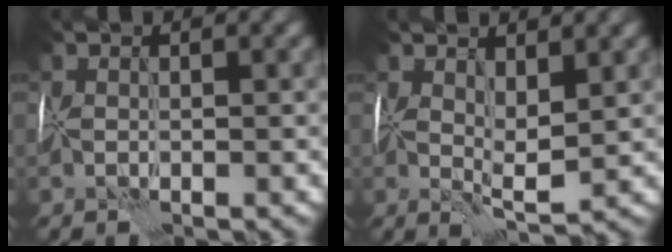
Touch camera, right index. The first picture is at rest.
{"total": 3.0, "force": [0.8, 1.0, 2.7], "torque": [-0.050, -0.008, 0.014]}